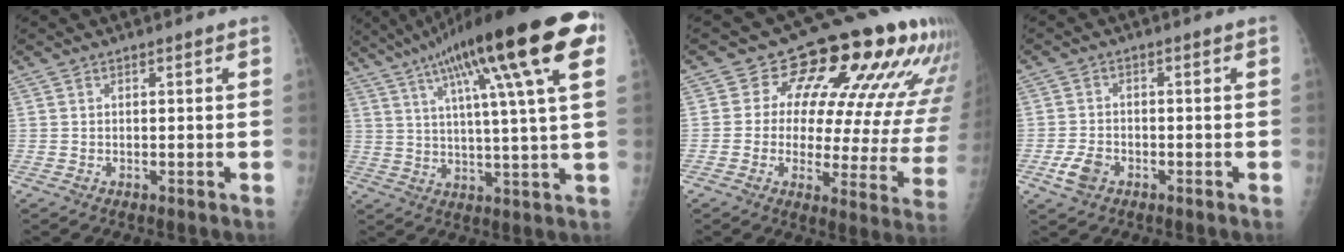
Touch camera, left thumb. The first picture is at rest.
{"total": 24.4, "force": [11.1, 3.7, 21.4], "torque": [-0.334, 0.006, 0.163]}
{"total": 18.7, "force": [10.3, 8.9, 12.8], "torque": [-0.117, -0.039, 0.108]}
{"total": 4.1, "force": [-2.0, 2.8, 2.2], "torque": [-0.042, 0.009, -0.037]}